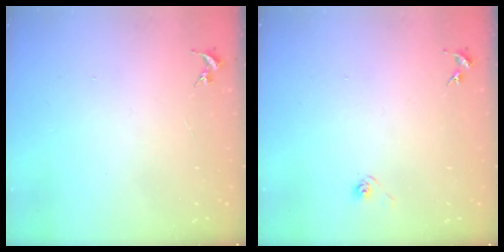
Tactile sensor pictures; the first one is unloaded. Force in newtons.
{"total": 2.9, "press": 2.6, "slide": 1.4}